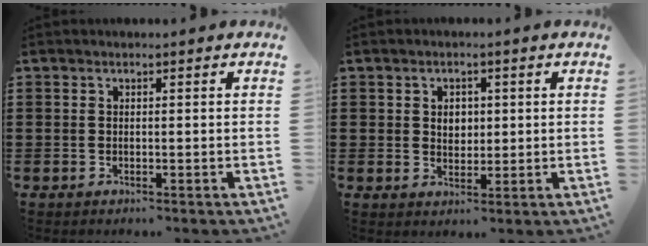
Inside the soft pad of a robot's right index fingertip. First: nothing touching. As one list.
[{"total": 2.5, "force": [0.6, 2.0, 1.3], "torque": [-0.025, 0.007, 0.007]}]